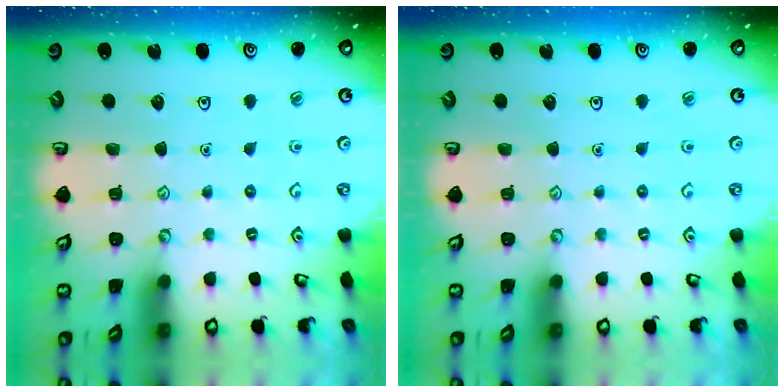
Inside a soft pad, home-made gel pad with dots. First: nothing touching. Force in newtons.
{"total": 0.0}